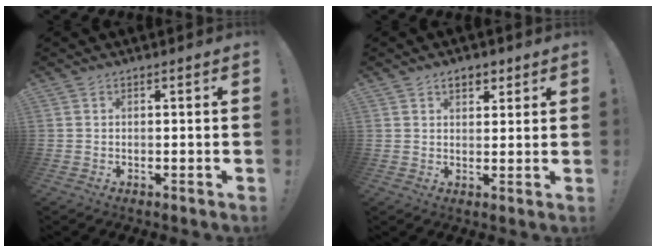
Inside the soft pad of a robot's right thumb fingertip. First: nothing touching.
{"total": 4.3, "force": [2.5, 2.8, 2.1], "torque": [-0.019, -0.006, 0.042]}